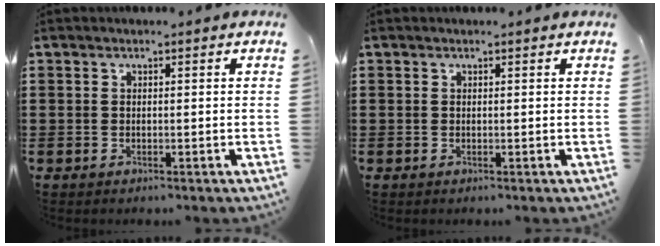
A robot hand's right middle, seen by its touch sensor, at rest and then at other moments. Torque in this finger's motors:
{"motor_torque": [0.00, 0.00, 0.00, 0.00]}